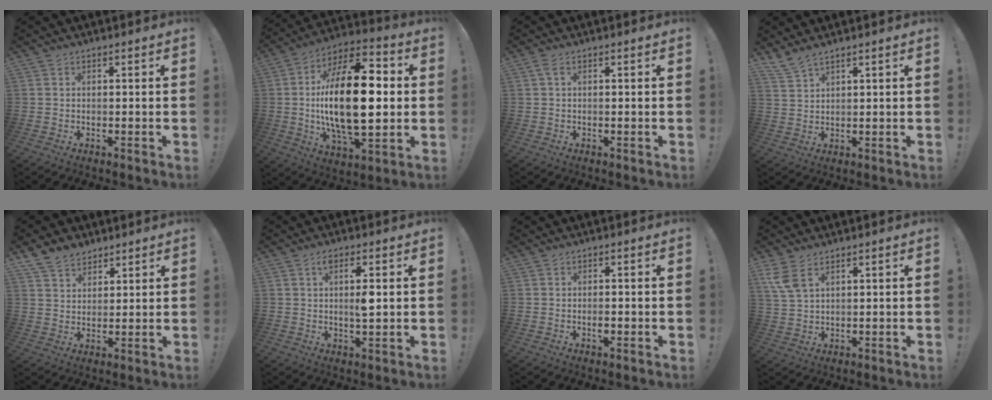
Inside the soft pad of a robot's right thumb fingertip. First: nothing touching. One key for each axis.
{"total": 26.8, "fx": 0.0, "fy": 12.4, "fz": 23.7, "tx": -0.426, "ty": -0.006, "tz": -0.010}
{"total": 1.4, "fx": 0.4, "fy": 0.4, "fz": 1.3, "tx": -0.036, "ty": 0.005, "tz": 0.009}
{"total": 3.9, "fx": 3.4, "fy": 0.4, "fz": 1.9, "tx": -0.051, "ty": -0.017, "tz": 0.065}
{"total": 7.4, "fx": 5.7, "fy": 4.3, "fz": 1.7, "tx": -0.039, "ty": -0.032, "tz": 0.114}
{"total": 5.2, "fx": 1.4, "fy": 1.3, "fz": 4.8, "tx": -0.073, "ty": -0.007, "tz": 0.016}
{"total": 1.3, "fx": -0.7, "fy": 0.8, "fz": 0.8, "tx": -0.011, "ty": 0.001, "tz": -0.011}
{"total": 6.2, "fx": 3.7, "fy": 2.8, "fz": 4.1, "tx": -0.091, "ty": -0.014, "tz": 0.072}